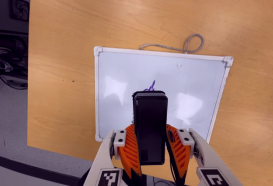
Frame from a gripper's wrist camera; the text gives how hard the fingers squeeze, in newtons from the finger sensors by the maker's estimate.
{"total": 9.8, "left": 8.0, "right": 11.6}